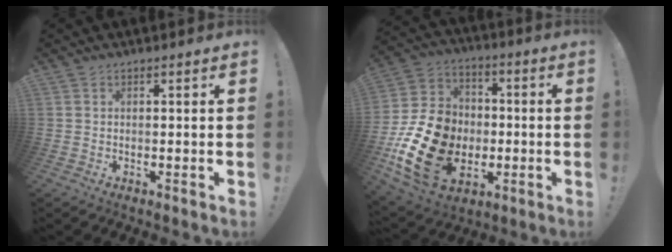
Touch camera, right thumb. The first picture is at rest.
{"total": 21.5, "force": [-5.8, 16.4, 12.7], "torque": [-0.243, 0.033, -0.083]}